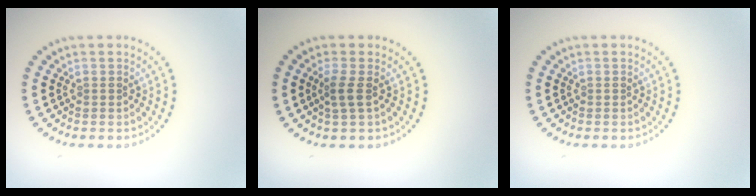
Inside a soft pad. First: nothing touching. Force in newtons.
{"total": 1.5, "press": 1.2, "slide": 0.9}
{"total": 0.0}